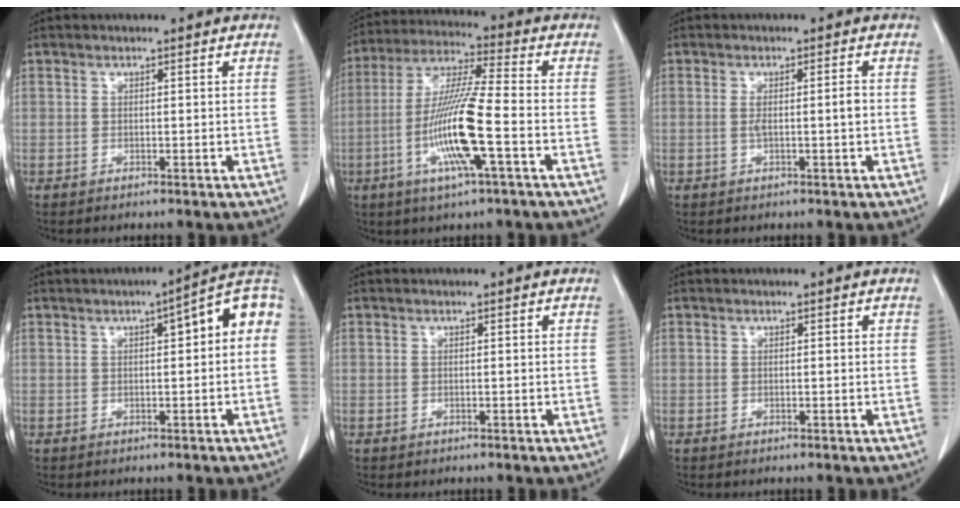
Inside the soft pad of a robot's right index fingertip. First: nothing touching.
{"total": 13.5, "force": [-3.9, 0.3, 12.9], "torque": [-0.261, -0.008, -0.078]}
{"total": 2.4, "force": [-0.1, 0.0, 2.4], "torque": [-0.043, 0.002, 0.000]}
{"total": 8.3, "force": [1.7, 1.4, 8.0], "torque": [-0.103, 0.033, 0.014]}
{"total": 0.0}
{"total": 0.0}